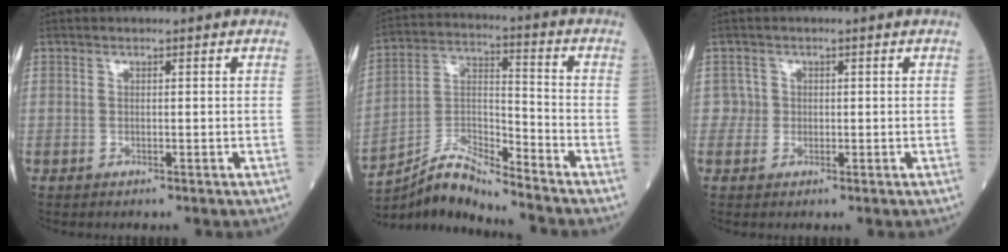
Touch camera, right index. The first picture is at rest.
{"total": 9.4, "force": [-9.1, -0.9, 2.2], "torque": [-0.053, 0.020, -0.168]}
{"total": 1.5, "force": [0.1, 1.5, -0.4], "torque": [0.017, 0.007, -0.001]}